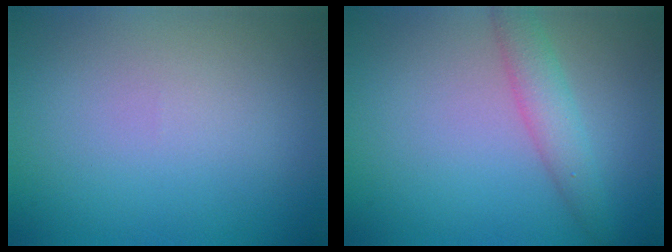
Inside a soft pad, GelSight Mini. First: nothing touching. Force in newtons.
{"total": 2.7, "press": 2.7, "slide": 0.2}